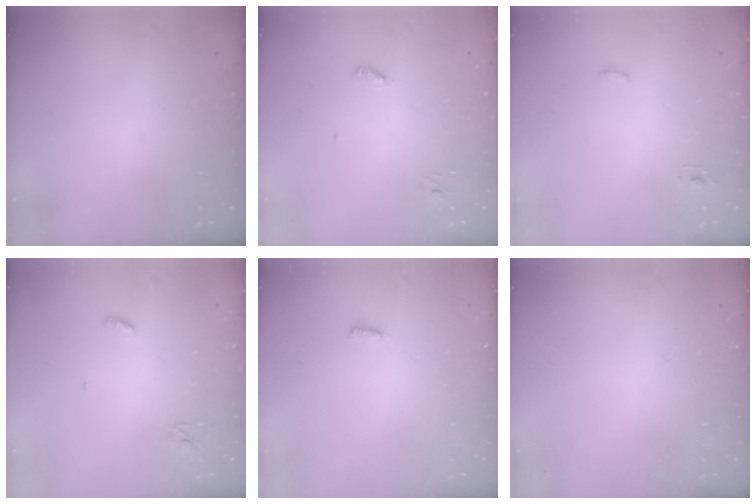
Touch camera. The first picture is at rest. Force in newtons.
{"total": 3.4, "press": 3.4, "slide": 0.3}
{"total": 7.6, "press": 3.8, "slide": 6.6}
{"total": 3.2, "press": 3.2, "slide": 0.3}
{"total": 3.7, "press": 3.3, "slide": 1.7}
{"total": 0.0}